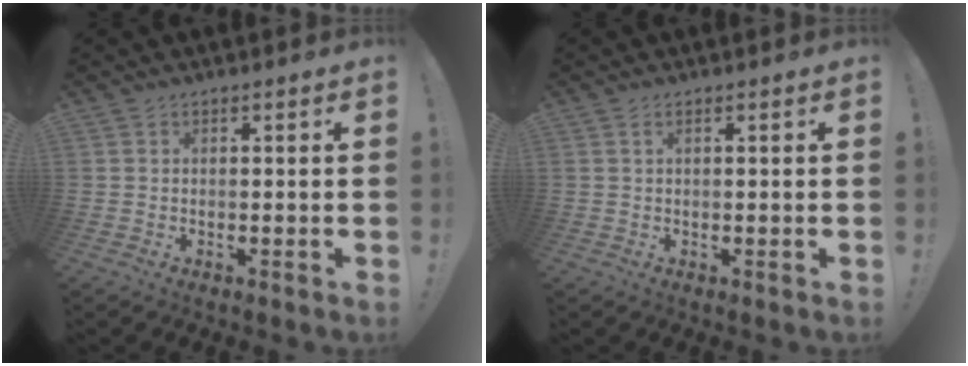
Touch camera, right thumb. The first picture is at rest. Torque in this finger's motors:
{"motor_torque": [-0.08, -0.17, 0.22, -0.01, 0.09]}